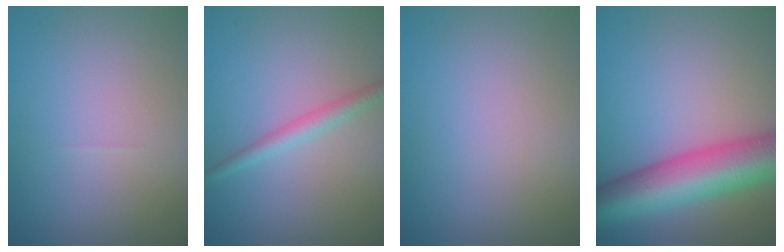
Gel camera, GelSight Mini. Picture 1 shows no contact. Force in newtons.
{"total": 1.9, "press": 1.9, "slide": 0.1}
{"total": 0.0}
{"total": 10.1, "press": 10.1, "slide": 0.2}